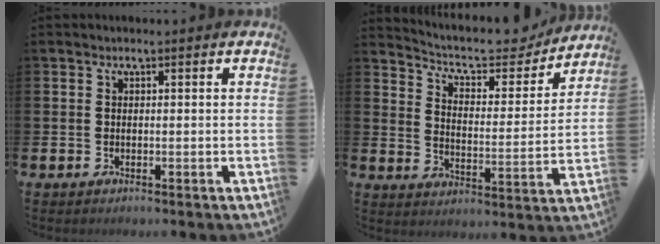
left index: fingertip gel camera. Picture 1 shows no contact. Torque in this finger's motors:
{"motor_torque": [0.98, -1.16, 0.32, 0.06]}